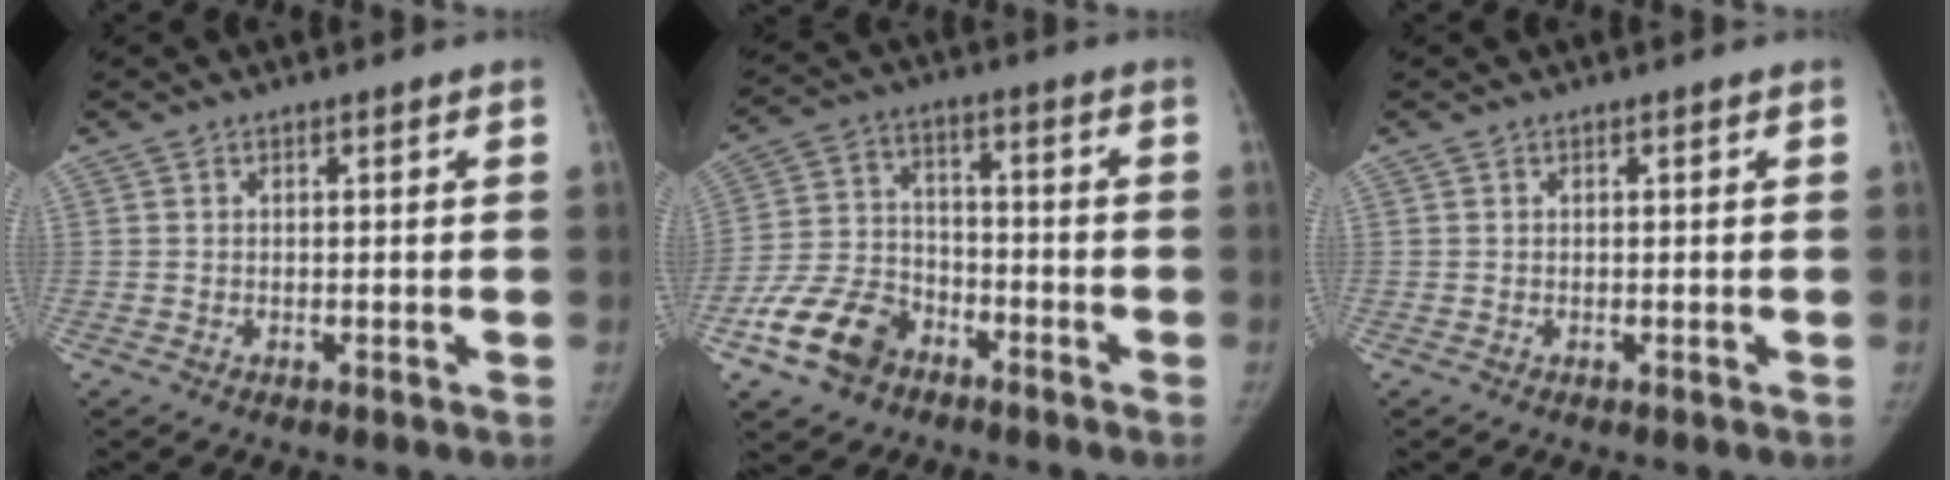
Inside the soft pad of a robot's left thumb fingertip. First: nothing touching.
{"total": 11.9, "force": [-7.0, 8.1, 5.2], "torque": [-0.089, 0.041, -0.133]}
{"total": 0.0}